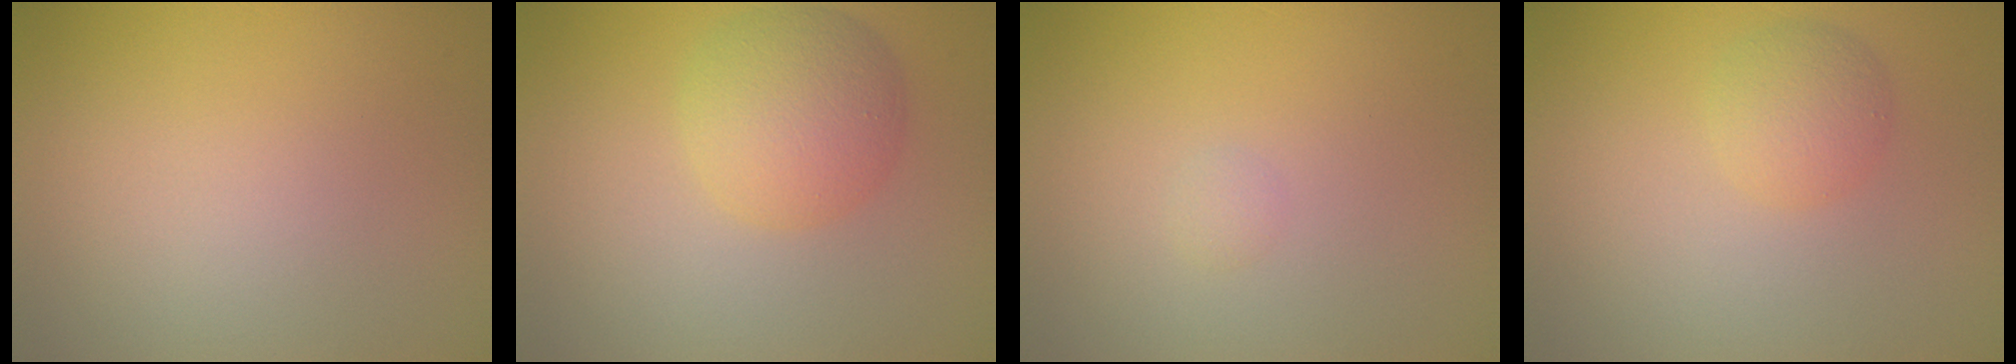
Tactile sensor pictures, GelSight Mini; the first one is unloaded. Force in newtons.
{"total": 5.0, "press": 5.0, "slide": 0.2}
{"total": 0.6, "press": 0.6, "slide": 0.0}
{"total": 2.4, "press": 2.4, "slide": 0.1}